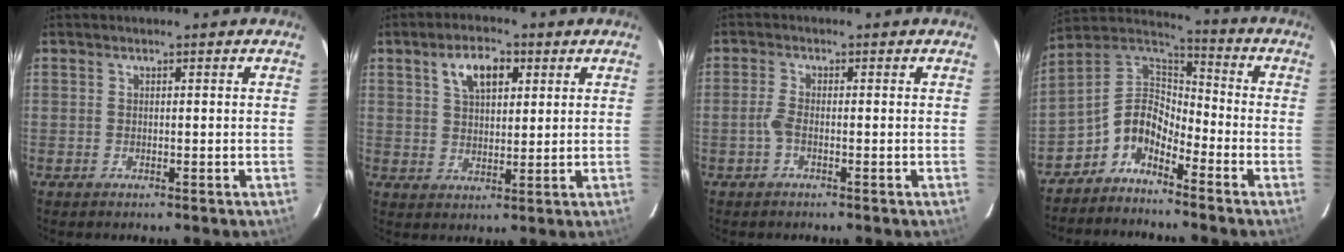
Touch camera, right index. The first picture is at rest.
{"total": 7.1, "force": [3.2, 3.7, 5.1], "torque": [-0.089, 0.020, 0.059]}
{"total": 2.0, "force": [-0.8, 0.5, 1.8], "torque": [-0.043, 0.002, -0.017]}
{"total": 8.4, "force": [-5.4, 4.6, 4.4], "torque": [-0.100, 0.038, -0.120]}